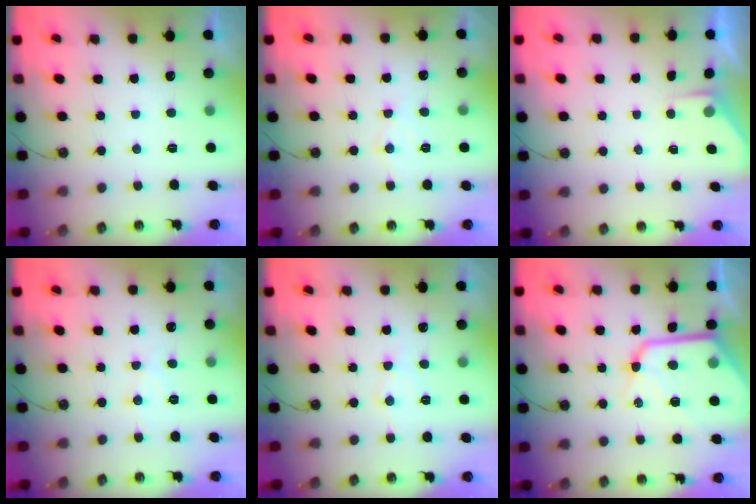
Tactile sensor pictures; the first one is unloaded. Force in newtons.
{"total": 5.7, "press": 5.7, "slide": 0.9}
{"total": 1.6, "press": 1.6, "slide": 0.3}
{"total": 6.2, "press": 6.1, "slide": 0.8}
{"total": 6.7, "press": 6.7, "slide": 0.5}
{"total": 18.0, "press": 17.9, "slide": 1.5}